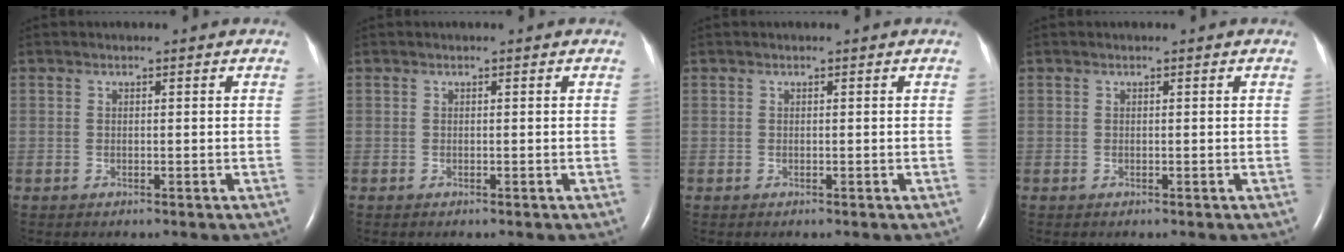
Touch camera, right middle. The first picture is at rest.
{"total": 0.0}
{"total": 0.0}
{"total": 0.0}